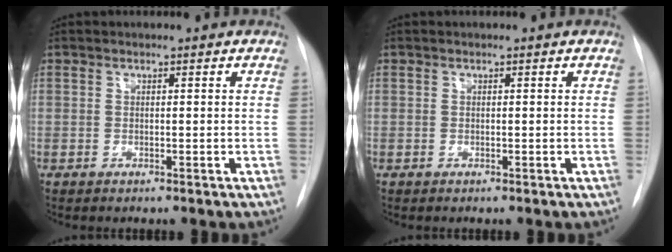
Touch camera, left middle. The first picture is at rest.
{"total": 0.0}